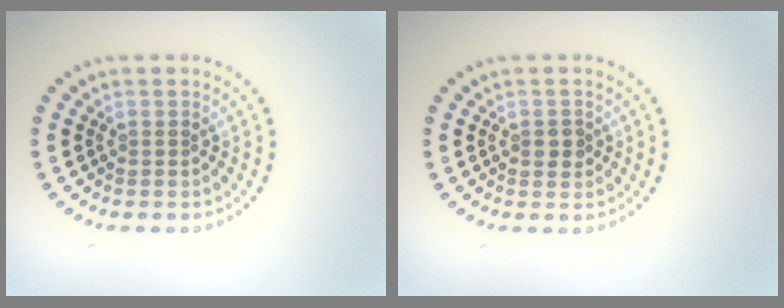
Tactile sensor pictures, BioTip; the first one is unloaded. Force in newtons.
{"total": 1.4, "press": 1.4, "slide": 0.1}